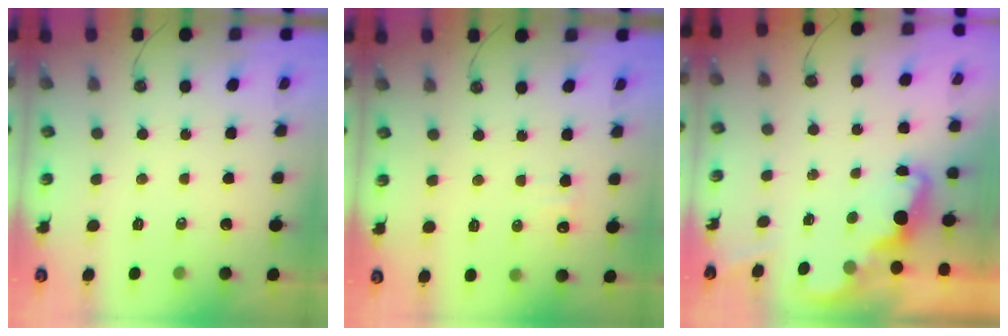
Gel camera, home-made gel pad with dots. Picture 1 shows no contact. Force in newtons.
{"total": 5.4, "press": 5.2, "slide": 1.2}
{"total": 1.9, "press": 1.9, "slide": 0.6}